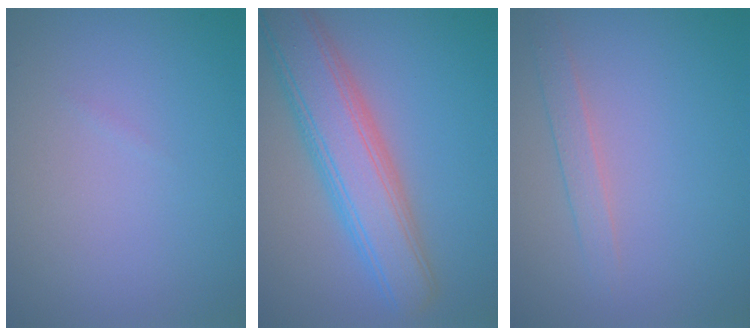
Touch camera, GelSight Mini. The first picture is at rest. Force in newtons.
{"total": 7.2, "press": 7.2, "slide": 0.1}
{"total": 1.6, "press": 1.6, "slide": 0.1}